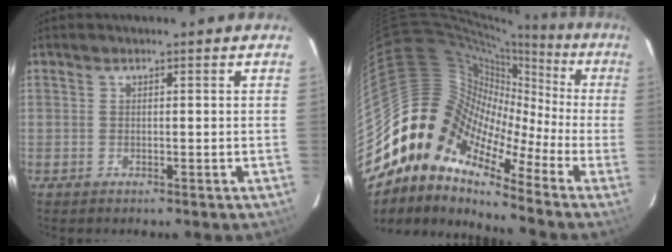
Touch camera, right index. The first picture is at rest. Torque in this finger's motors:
{"motor_torque": [0.39, -0.22, 0.17, -0.21]}